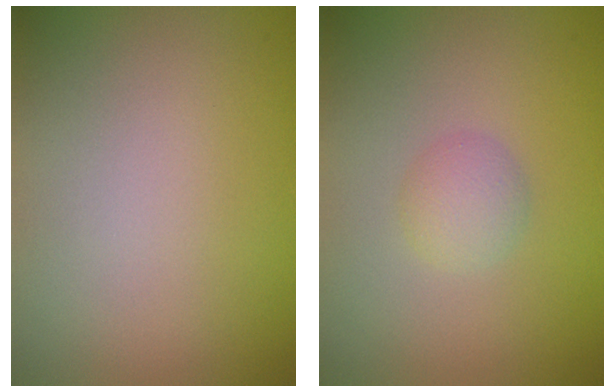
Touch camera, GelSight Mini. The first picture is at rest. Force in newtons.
{"total": 1.8, "press": 1.8, "slide": 0.1}